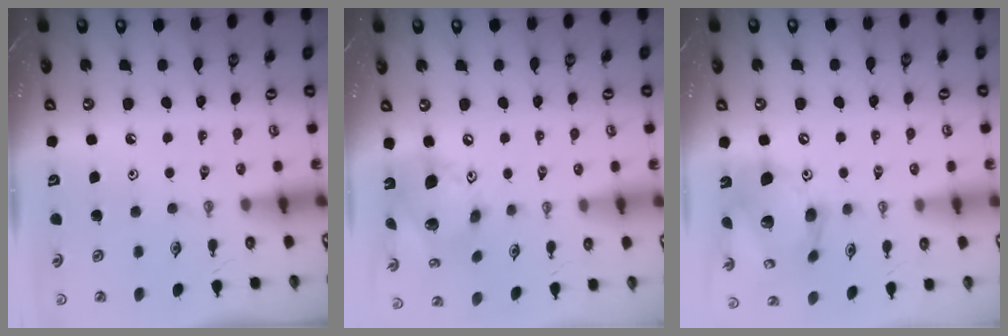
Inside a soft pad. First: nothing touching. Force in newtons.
{"total": 15.4, "press": 15.1, "slide": 3.1}
{"total": 17.9, "press": 17.7, "slide": 3.0}